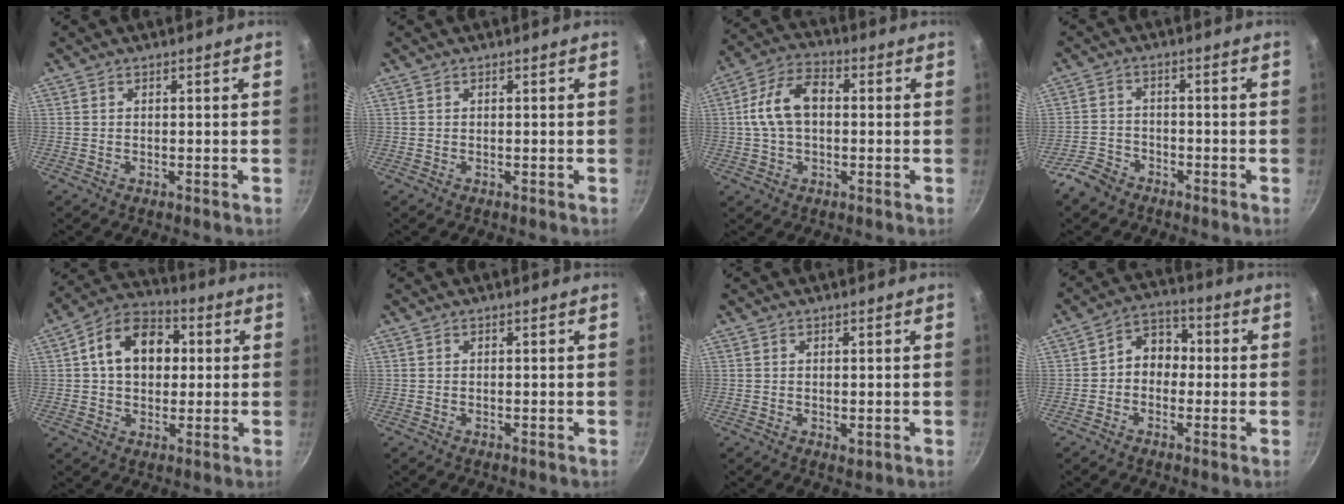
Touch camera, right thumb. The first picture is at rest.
{"total": 0.0}
{"total": 10.8, "force": [0.6, 6.8, 8.3], "torque": [-0.146, 0.029, 0.001]}
{"total": 4.8, "force": [-3.7, 2.9, 1.3], "torque": [-0.021, 0.038, -0.070]}
{"total": 13.5, "force": [2.2, 9.8, 8.9], "torque": [-0.106, 0.020, 0.019]}
{"total": 0.0}
{"total": 1.0, "force": [0.2, 0.6, 0.8], "torque": [-0.013, -0.003, 0.004]}
{"total": 7.1, "force": [-0.3, 5.8, 4.1], "torque": [-0.022, 0.024, -0.024]}